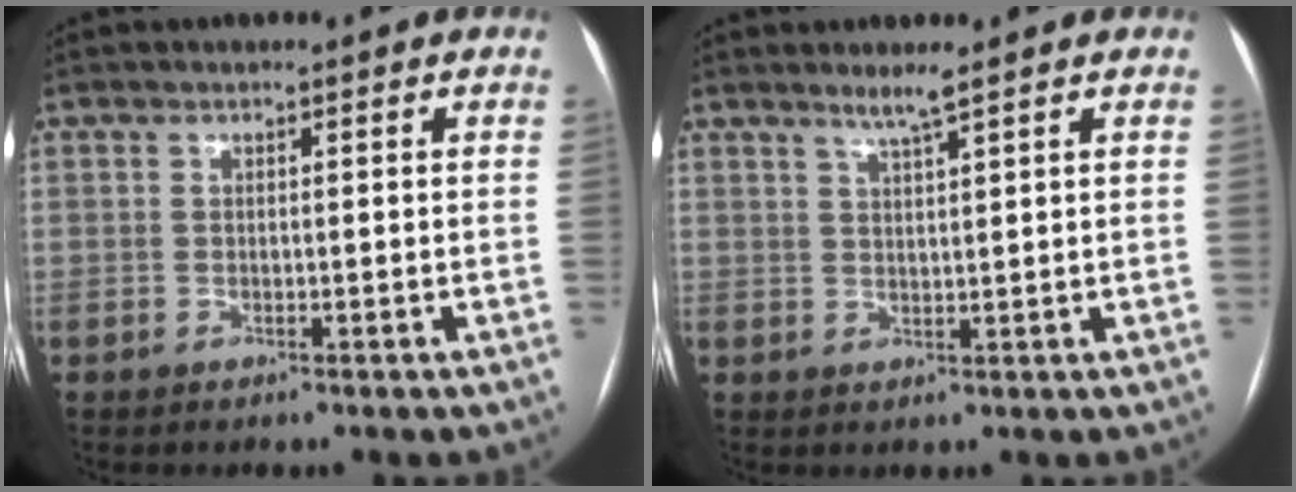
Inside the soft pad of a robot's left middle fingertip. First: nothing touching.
{"total": 2.5, "force": [2.0, -0.5, 1.5], "torque": [-0.035, -0.004, 0.039]}